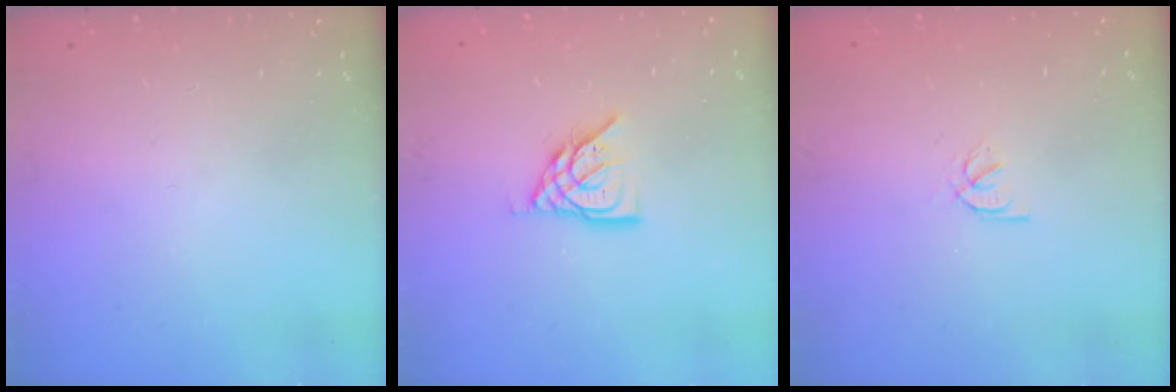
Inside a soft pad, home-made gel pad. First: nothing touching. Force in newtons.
{"total": 9.2, "press": 9.2, "slide": 0.4}
{"total": 2.2, "press": 2.2, "slide": 0.2}